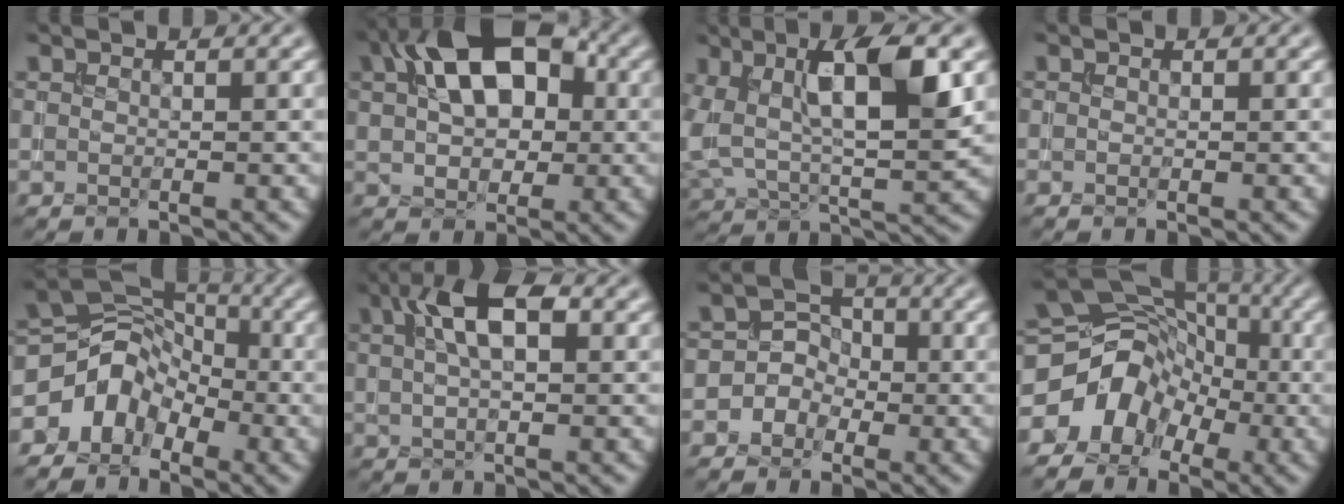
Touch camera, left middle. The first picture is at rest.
{"total": 11.4, "force": [3.2, 7.2, 8.2], "torque": [-0.136, 0.032, 0.043]}
{"total": 9.9, "force": [2.6, 4.1, 8.6], "torque": [-0.153, 0.006, 0.038]}
{"total": 0.0}
{"total": 5.7, "force": [-2.7, 4.2, 2.6], "torque": [-0.038, 0.012, -0.065]}
{"total": 5.6, "force": [1.9, 2.3, 4.7], "torque": [-0.085, 0.013, 0.026]}
{"total": 4.2, "force": [-1.5, 3.8, 1.0], "torque": [0.015, 0.022, -0.043]}
{"total": 7.5, "force": [-2.9, 5.8, 3.8], "torque": [-0.059, 0.006, -0.061]}